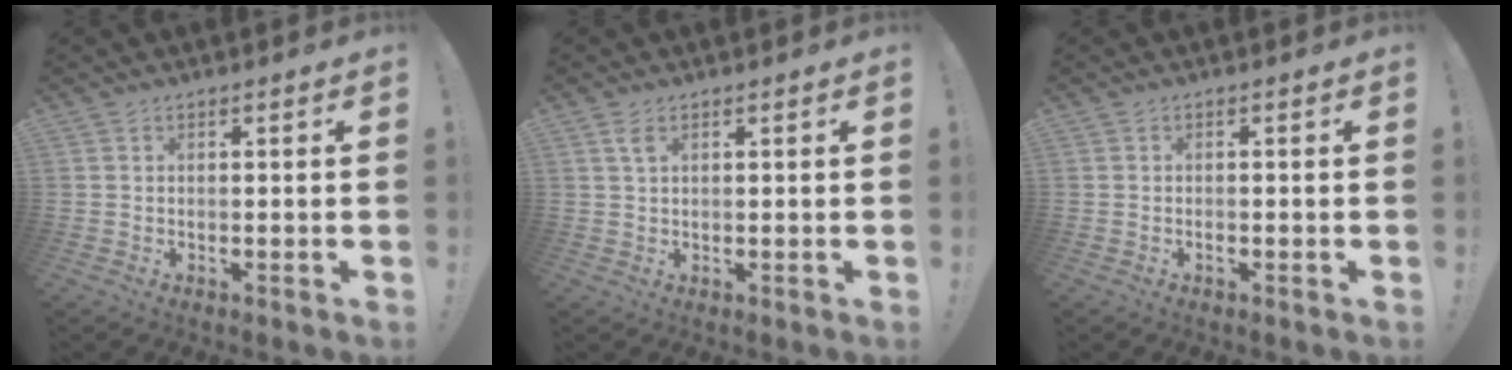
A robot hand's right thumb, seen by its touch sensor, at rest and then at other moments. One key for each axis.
{"total": 2.5, "fx": 1.7, "fy": 0.4, "fz": 1.8, "tx": -0.031, "ty": -0.005, "tz": 0.030}
{"total": 0.6, "fx": -0.5, "fy": 0.2, "fz": 0.3, "tx": -0.011, "ty": -0.002, "tz": -0.008}